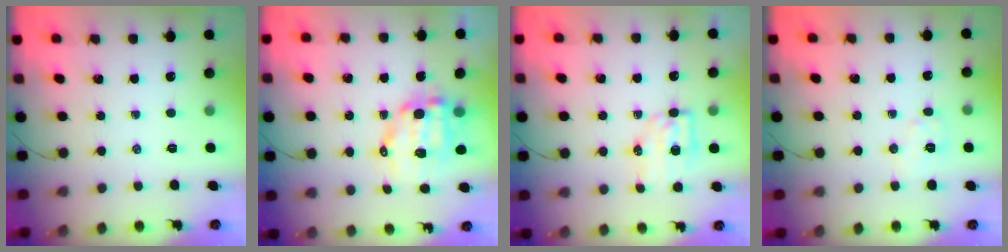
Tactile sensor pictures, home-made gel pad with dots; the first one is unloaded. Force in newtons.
{"total": 10.4, "press": 10.1, "slide": 2.2}
{"total": 6.5, "press": 6.4, "slide": 1.0}
{"total": 6.0, "press": 5.9, "slide": 0.9}